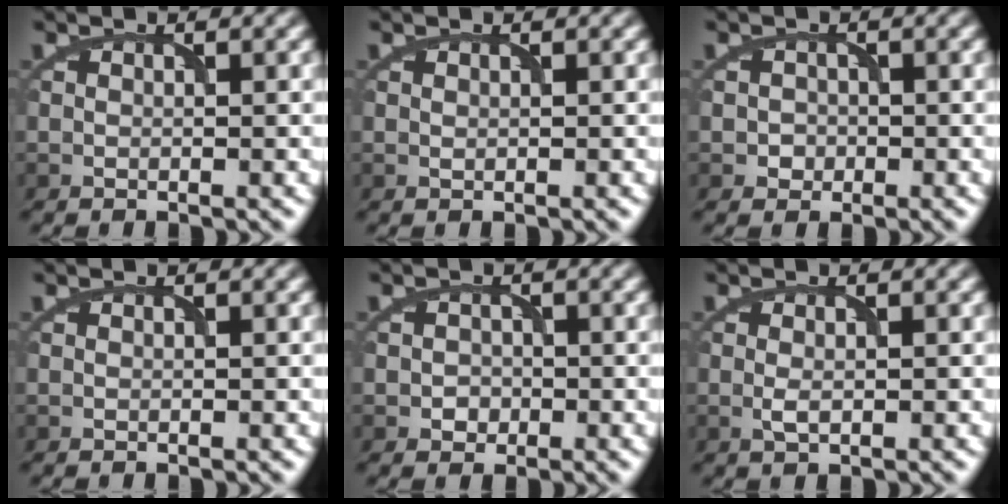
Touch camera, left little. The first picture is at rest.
{"total": 0.0}
{"total": 1.1, "force": [-0.3, 1.1, 0.1], "torque": [0.008, 0.000, -0.005]}
{"total": 0.0}
{"total": 1.3, "force": [-0.4, 1.2, 0.3], "torque": [0.002, -0.001, -0.009]}
{"total": 1.1, "force": [-0.1, 0.5, 1.0], "torque": [-0.023, -0.001, -0.003]}